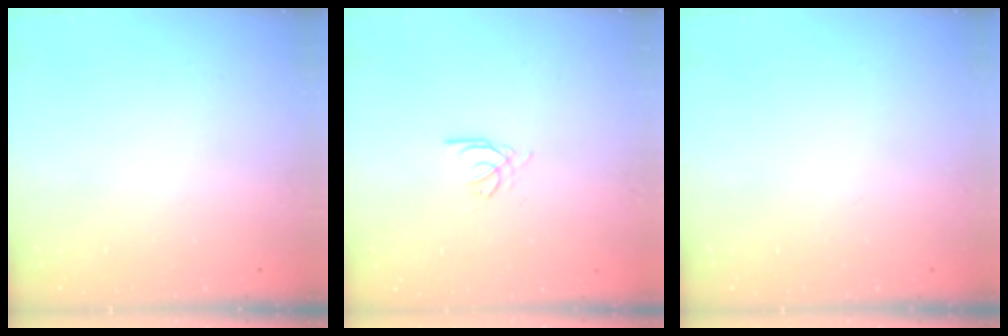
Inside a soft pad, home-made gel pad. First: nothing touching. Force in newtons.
{"total": 2.7, "press": 2.7, "slide": 0.4}
{"total": 0.0}